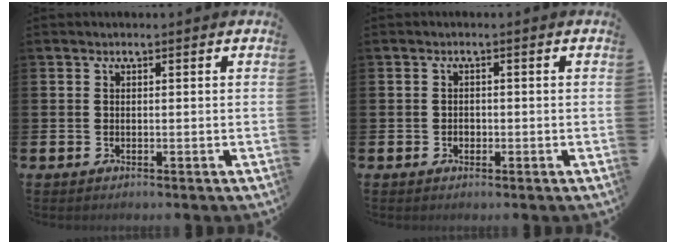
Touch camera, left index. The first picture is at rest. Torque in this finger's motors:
{"motor_torque": [0.07, -0.01, -0.02, 0.02]}